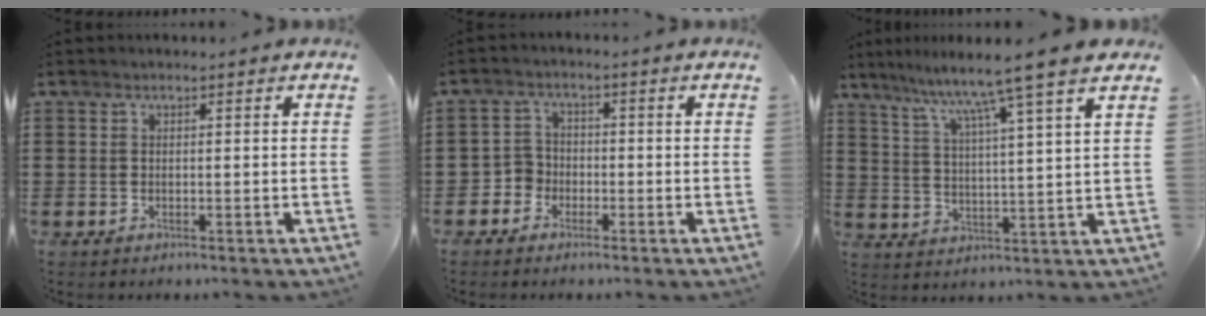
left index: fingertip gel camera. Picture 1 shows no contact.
{"total": 3.1, "force": [-2.0, 2.4, 0.3], "torque": [-0.026, 0.002, -0.048]}
{"total": 7.8, "force": [6.4, -1.5, 4.2], "torque": [-0.098, -0.043, 0.099]}